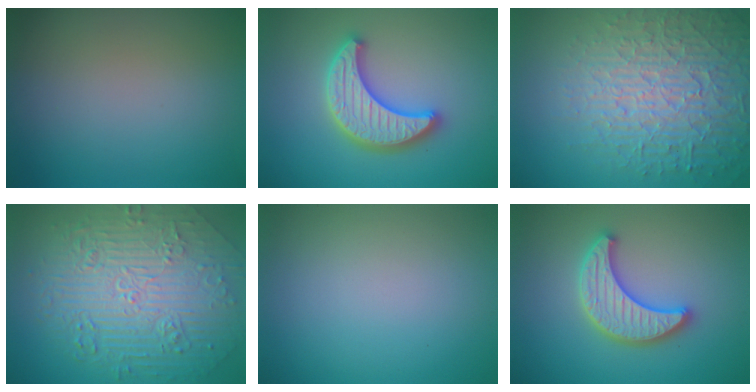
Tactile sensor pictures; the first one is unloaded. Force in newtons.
{"total": 5.1, "press": 5.0, "slide": 1.0}
{"total": 6.8, "press": 6.6, "slide": 1.7}
{"total": 10.6, "press": 7.1, "slide": 7.8}
{"total": 0.0}
{"total": 5.2, "press": 5.1, "slide": 0.8}